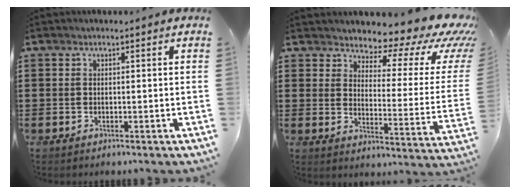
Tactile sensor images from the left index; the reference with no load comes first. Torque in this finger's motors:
{"motor_torque": [2.14, 0.00, 0.62, 0.10]}